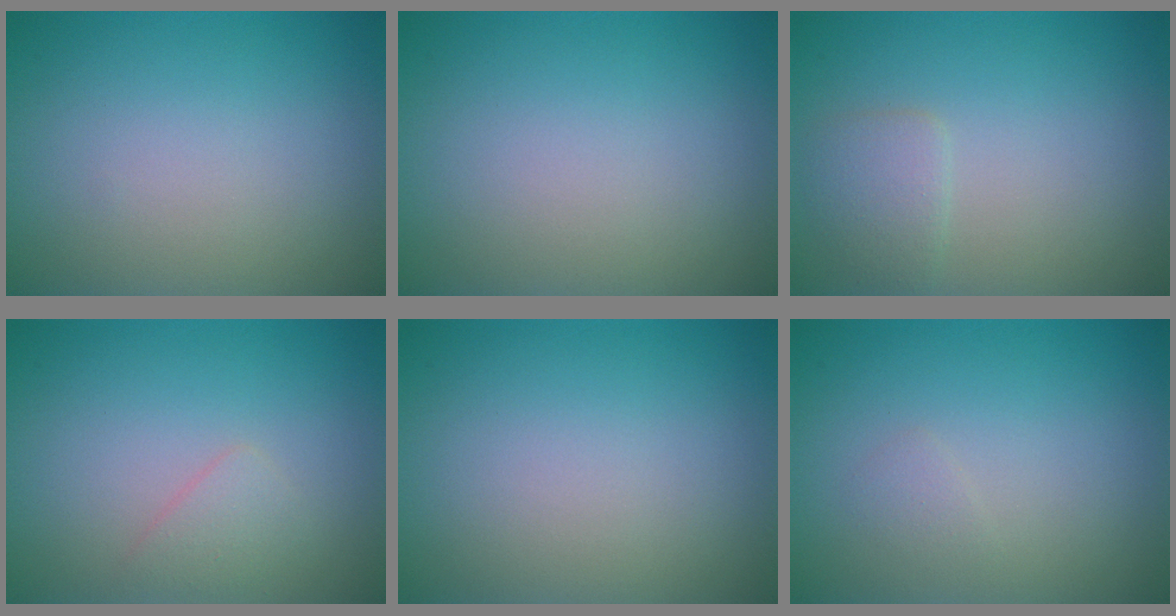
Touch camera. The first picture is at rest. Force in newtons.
{"total": 0.0}
{"total": 1.7, "press": 1.7, "slide": 0.1}
{"total": 1.3, "press": 1.3, "slide": 0.1}
{"total": 0.0}
{"total": 0.7, "press": 0.7, "slide": 0.0}